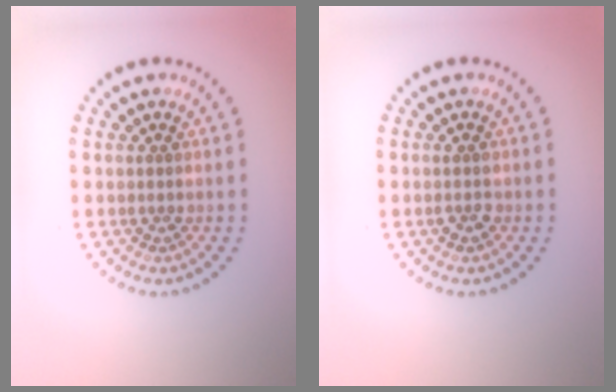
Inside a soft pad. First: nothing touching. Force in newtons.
{"total": 1.4, "press": 1.4, "slide": 0.3}